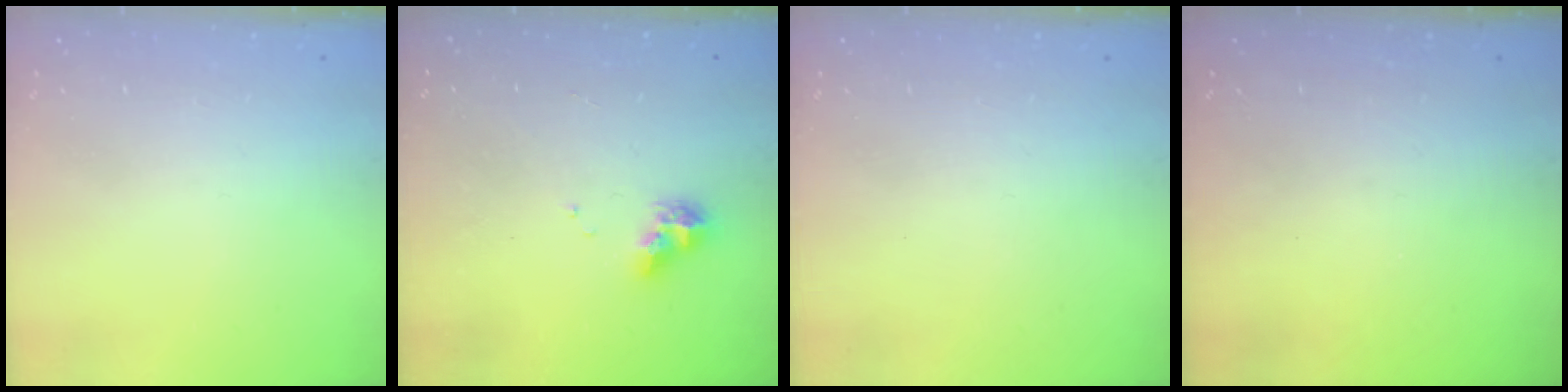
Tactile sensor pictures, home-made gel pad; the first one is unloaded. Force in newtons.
{"total": 8.3, "press": 8.3, "slide": 1.1}
{"total": 0.0}
{"total": 0.0}